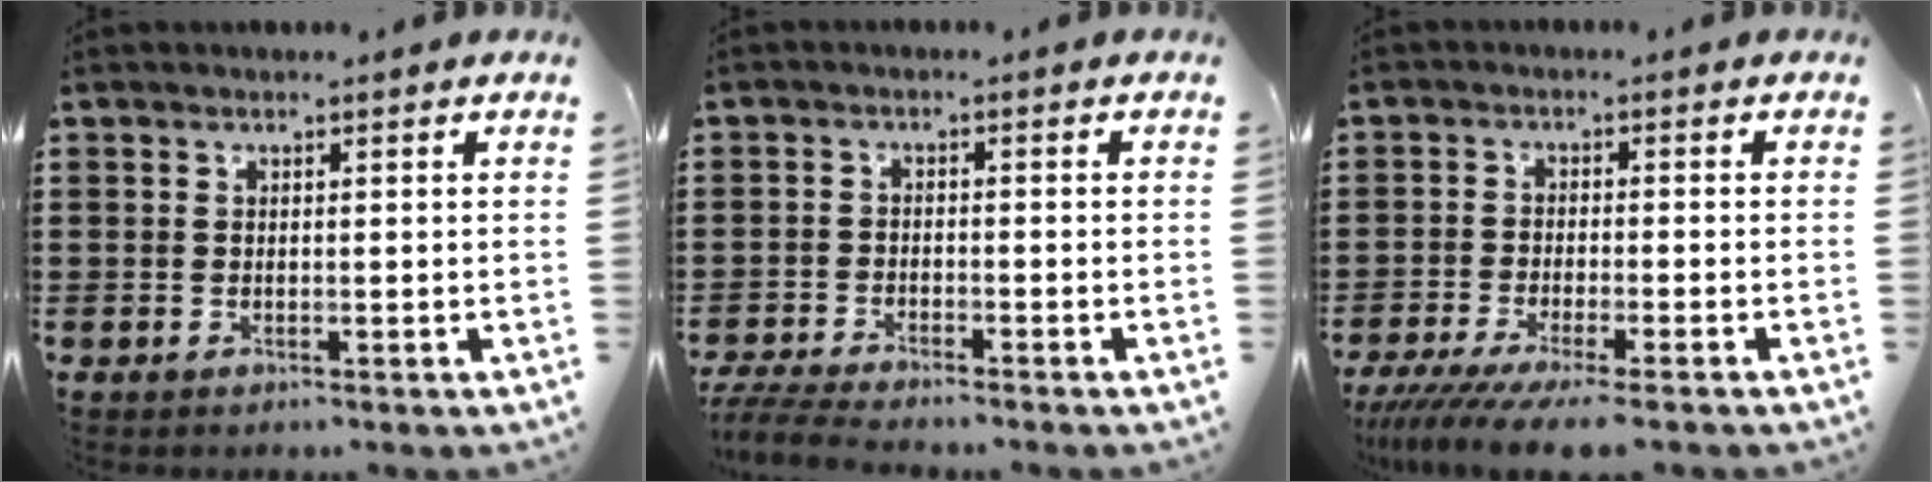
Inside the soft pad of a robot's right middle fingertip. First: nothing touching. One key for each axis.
{"total": 3.9, "fx": -3.7, "fy": 0.1, "fz": 1.2, "tx": -0.042, "ty": -0.013, "tz": -0.080}
{"total": 5.4, "fx": -4.7, "fy": -0.2, "fz": 2.6, "tx": -0.063, "ty": -0.027, "tz": -0.091}